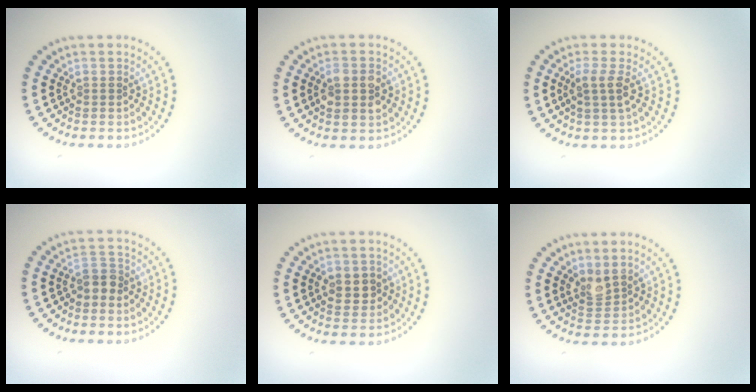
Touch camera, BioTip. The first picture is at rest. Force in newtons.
{"total": 2.8, "press": 2.8, "slide": 0.3}
{"total": 2.1, "press": 1.7, "slide": 1.2}
{"total": 1.8, "press": 1.6, "slide": 0.8}
{"total": 2.4, "press": 2.3, "slide": 0.5}
{"total": 2.0, "press": 1.6, "slide": 1.1}